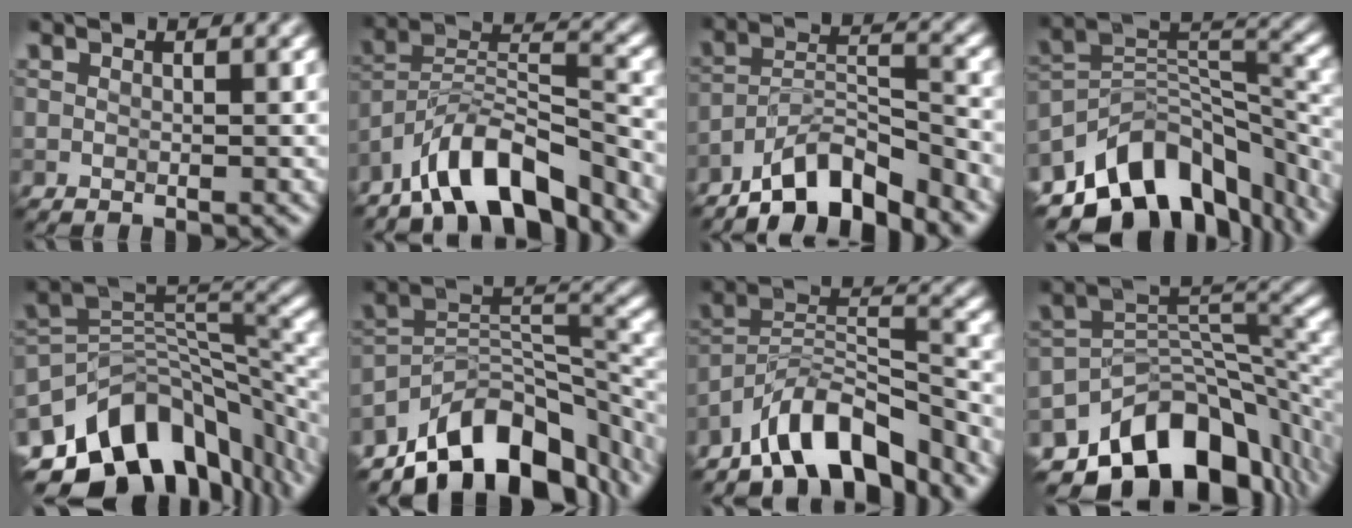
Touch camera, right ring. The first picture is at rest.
{"total": 8.8, "force": [-6.9, 2.6, 4.9], "torque": [-0.071, 0.008, -0.130]}
{"total": 7.7, "force": [-6.2, 2.1, 4.1], "torque": [-0.059, 0.005, -0.115]}
{"total": 11.7, "force": [-7.2, 7.0, 6.1], "torque": [-0.096, 0.000, -0.125]}
{"total": 13.2, "force": [-7.2, 8.2, 7.4], "torque": [-0.128, -0.007, -0.115]}
{"total": 12.0, "force": [-8.4, 5.7, 6.4], "torque": [-0.098, 0.007, -0.152]}
{"total": 8.9, "force": [-7.0, 2.9, 4.7], "torque": [-0.061, 0.005, -0.135]}
{"total": 12.6, "force": [-7.6, 7.4, 6.9], "torque": [-0.103, -0.006, -0.126]}